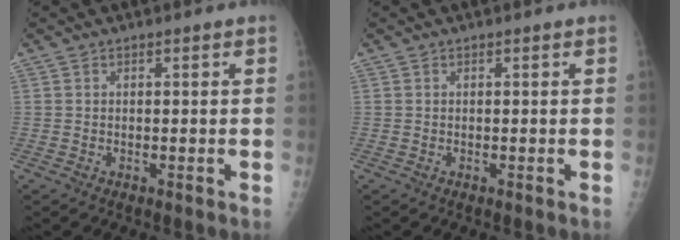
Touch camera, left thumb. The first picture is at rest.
{"total": 0.0}